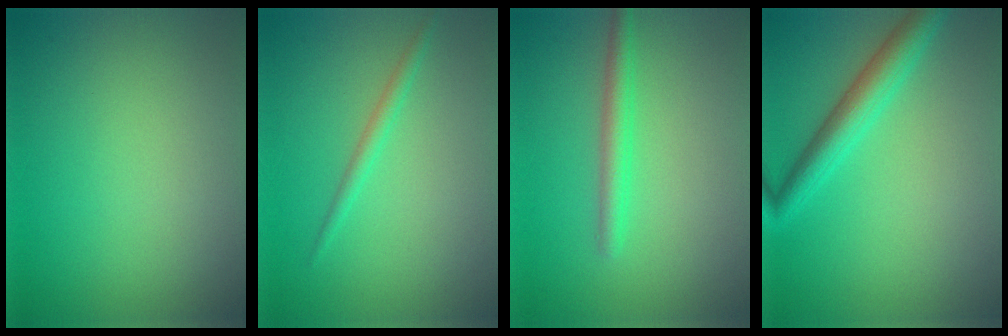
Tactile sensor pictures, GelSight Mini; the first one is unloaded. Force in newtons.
{"total": 1.3, "press": 1.3, "slide": 0.1}
{"total": 2.2, "press": 2.1, "slide": 0.1}
{"total": 3.6, "press": 3.6, "slide": 0.2}